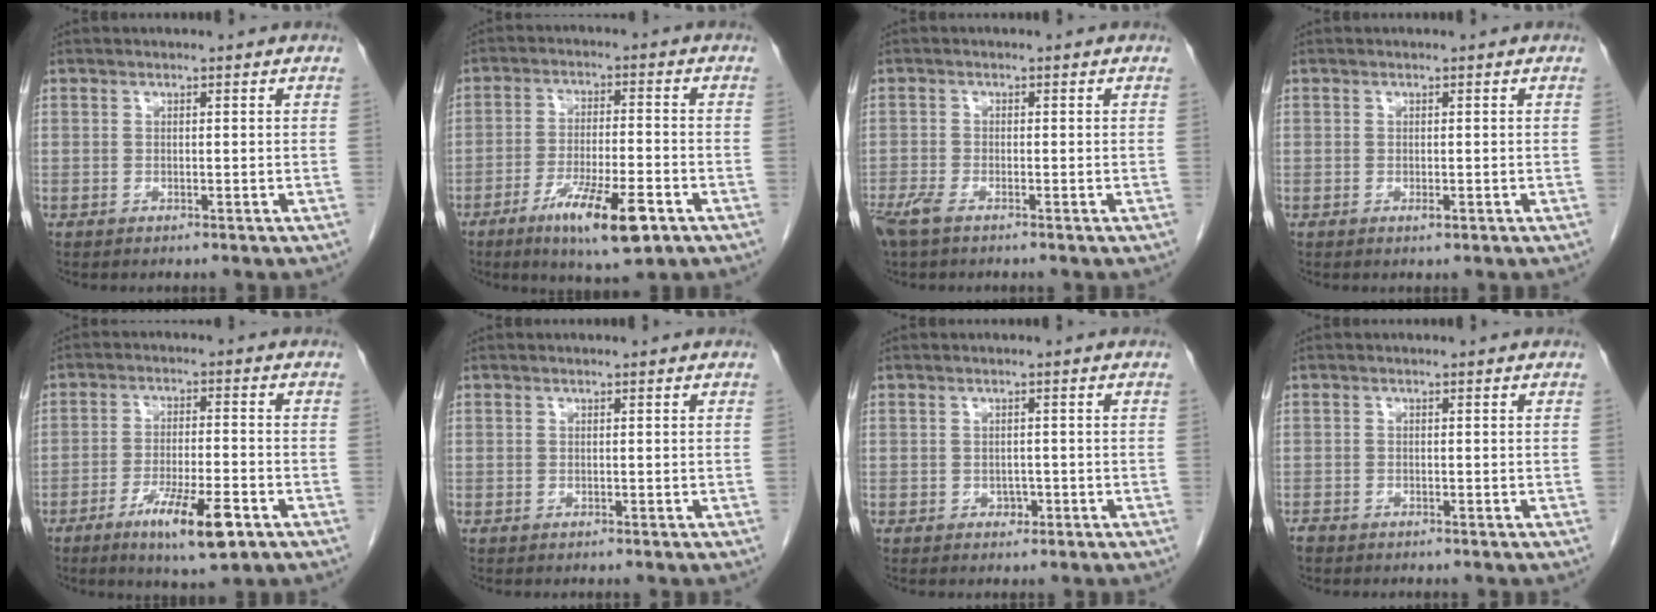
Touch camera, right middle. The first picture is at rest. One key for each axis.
{"total": 10.5, "fx": -5.7, "fy": 1.6, "fz": 8.7, "tx": -0.154, "ty": -0.018, "tz": -0.091}
{"total": 3.7, "fx": -2.6, "fy": 1.0, "fz": 2.4, "tx": -0.055, "ty": -0.008, "tz": -0.049}
{"total": 0.7, "fx": -0.3, "fy": 0.2, "fz": 0.6, "tx": -0.009, "ty": -0.002, "tz": -0.004}
{"total": 9.2, "fx": -4.9, "fy": 1.2, "fz": 7.6, "tx": -0.134, "ty": -0.016, "tz": -0.078}
{"total": 0.0}
{"total": 1.3, "fx": -0.5, "fy": 1.0, "fz": 0.6, "tx": -0.009, "ty": 0.003, "tz": -0.005}
{"total": 0.9, "fx": -0.8, "fy": 0.4, "fz": 0.2, "tx": -0.009, "ty": 0.000, "tz": -0.017}